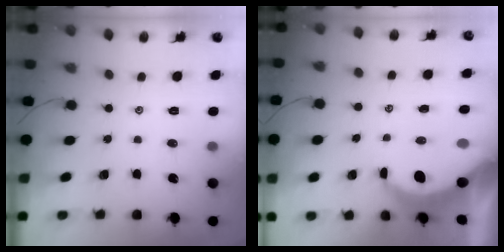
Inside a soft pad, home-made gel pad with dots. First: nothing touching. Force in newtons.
{"total": 6.5, "press": 6.4, "slide": 0.9}